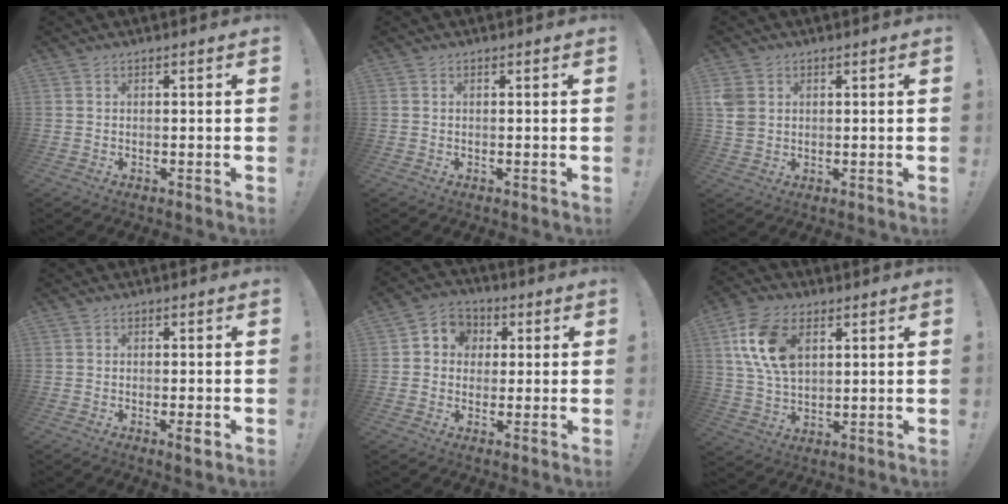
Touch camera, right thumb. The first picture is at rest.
{"total": 0.0}
{"total": 5.0, "force": [1.6, 4.0, 2.4], "torque": [-0.046, -0.004, 0.030]}
{"total": 2.2, "force": [-1.2, 0.8, 1.6], "torque": [-0.028, 0.009, -0.018]}
{"total": 6.2, "force": [0.0, 5.9, 1.8], "torque": [-0.017, 0.006, 0.003]}
{"total": 15.1, "force": [5.2, 9.6, 10.5], "torque": [-0.203, -0.007, 0.097]}